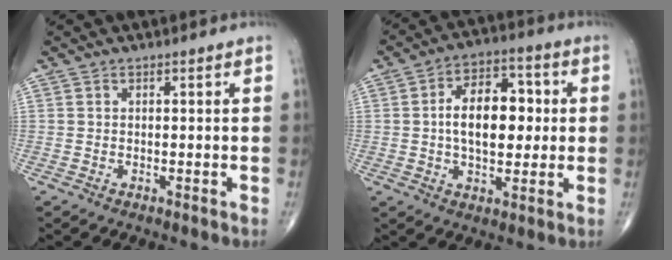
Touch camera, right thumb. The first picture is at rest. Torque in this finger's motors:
{"motor_torque": [0.06, 0.26, 0.29, -0.14, 0.30]}